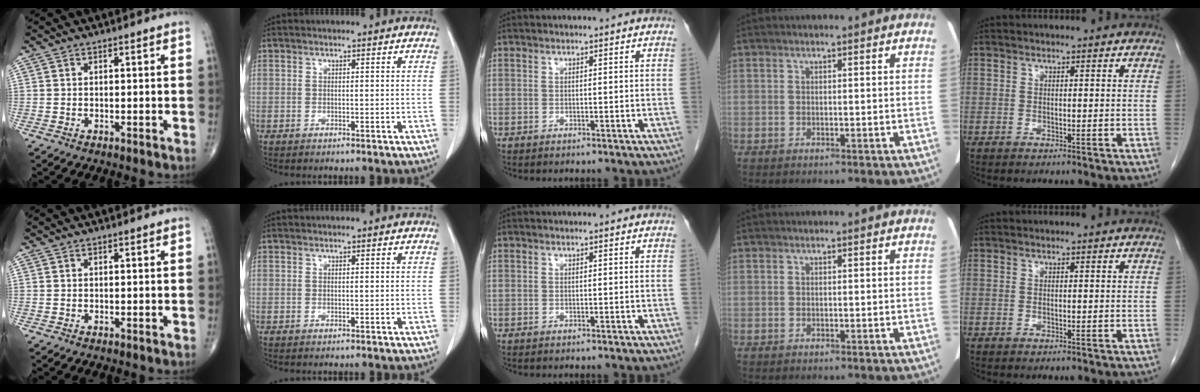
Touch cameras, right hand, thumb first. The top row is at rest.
{}